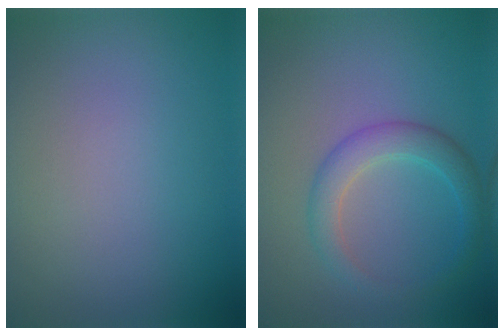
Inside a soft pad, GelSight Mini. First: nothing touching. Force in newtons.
{"total": 3.2, "press": 3.2, "slide": 0.1}